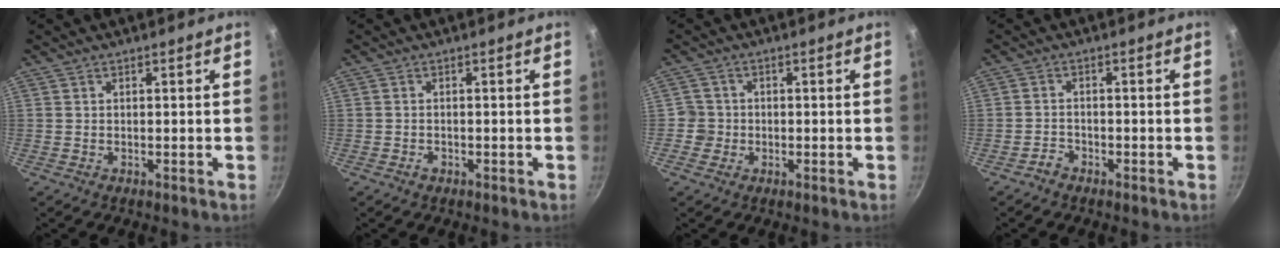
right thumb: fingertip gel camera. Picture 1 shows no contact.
{"total": 1.1, "force": [-0.6, 0.7, 0.5], "torque": [-0.010, 0.005, -0.011]}
{"total": 3.0, "force": [-0.7, 2.9, 0.3], "torque": [0.014, 0.012, -0.016]}
{"total": 2.0, "force": [-1.6, 1.1, 0.5], "torque": [-0.005, 0.022, -0.029]}